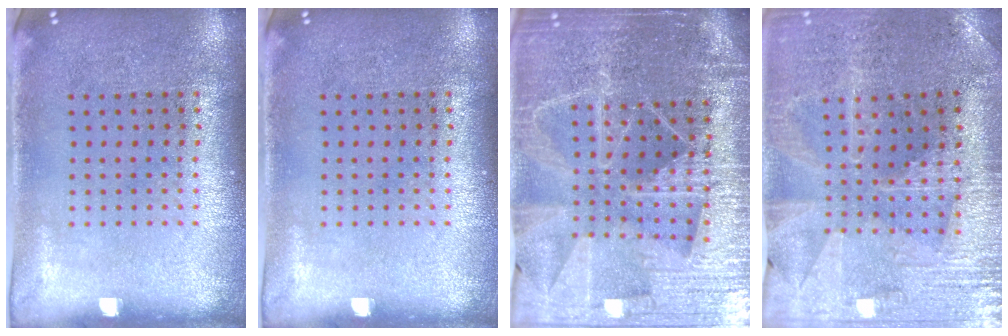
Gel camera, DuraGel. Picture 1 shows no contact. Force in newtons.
{"total": 0.0}
{"total": 5.4, "press": 4.8, "slide": 2.4}
{"total": 1.7, "press": 1.7, "slide": 0.3}